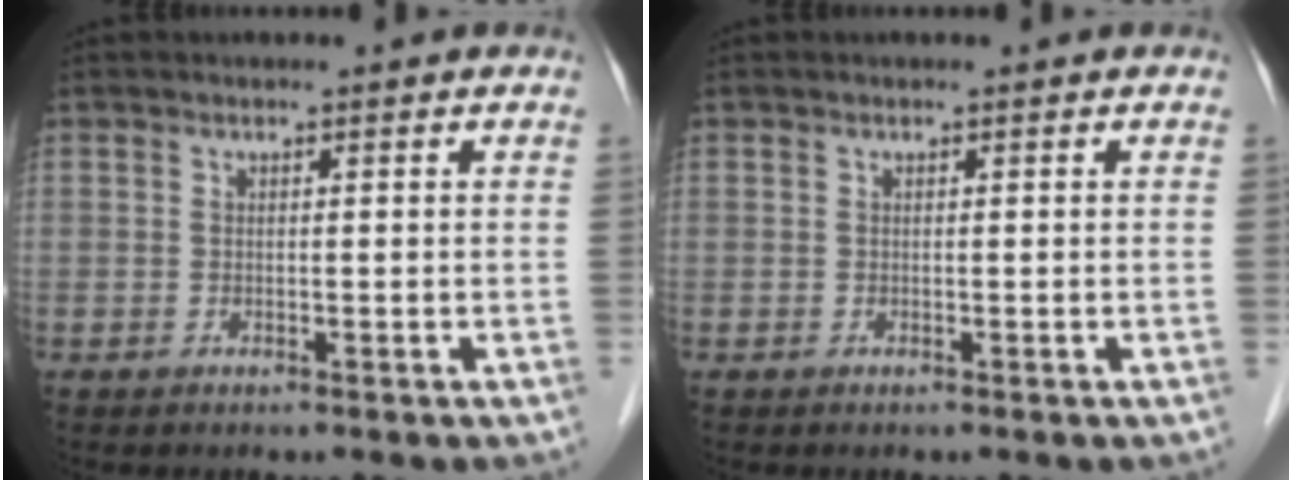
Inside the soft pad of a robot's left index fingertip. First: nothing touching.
{"total": 0.0}